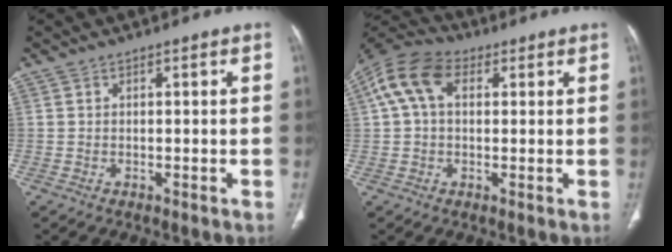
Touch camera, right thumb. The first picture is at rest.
{"total": 10.6, "force": [2.9, 7.0, 7.5], "torque": [-0.151, 0.035, 0.045]}